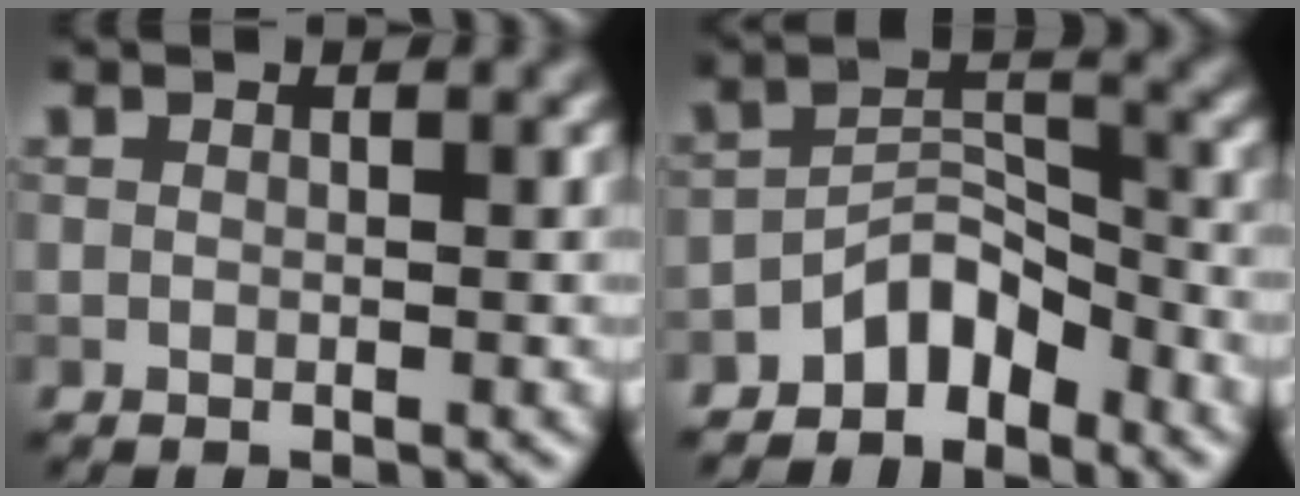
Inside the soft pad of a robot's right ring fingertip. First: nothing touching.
{"total": 4.1, "force": [-3.2, 1.9, 1.7], "torque": [-0.018, 0.017, -0.063]}